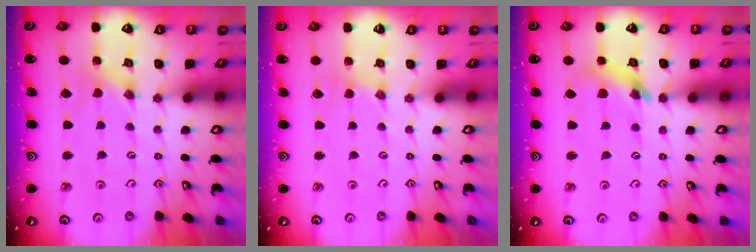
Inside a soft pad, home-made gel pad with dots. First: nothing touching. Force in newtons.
{"total": 1.2, "press": 1.2, "slide": 0.2}
{"total": 10.4, "press": 10.4, "slide": 1.2}